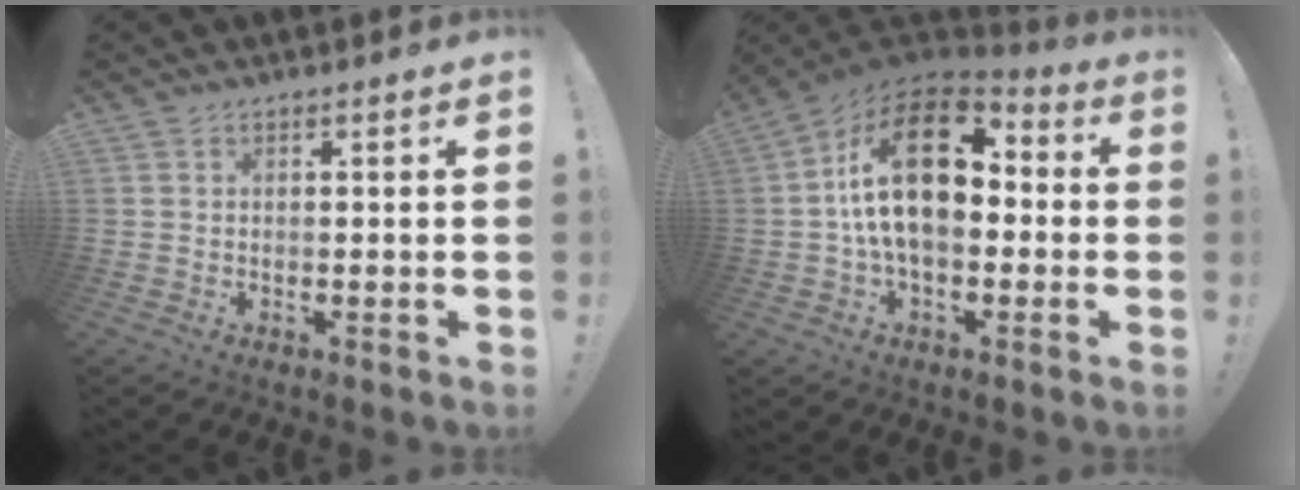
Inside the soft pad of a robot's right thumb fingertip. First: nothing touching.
{"total": 22.6, "force": [3.6, 12.2, 18.7], "torque": [-0.317, -0.001, 0.065]}